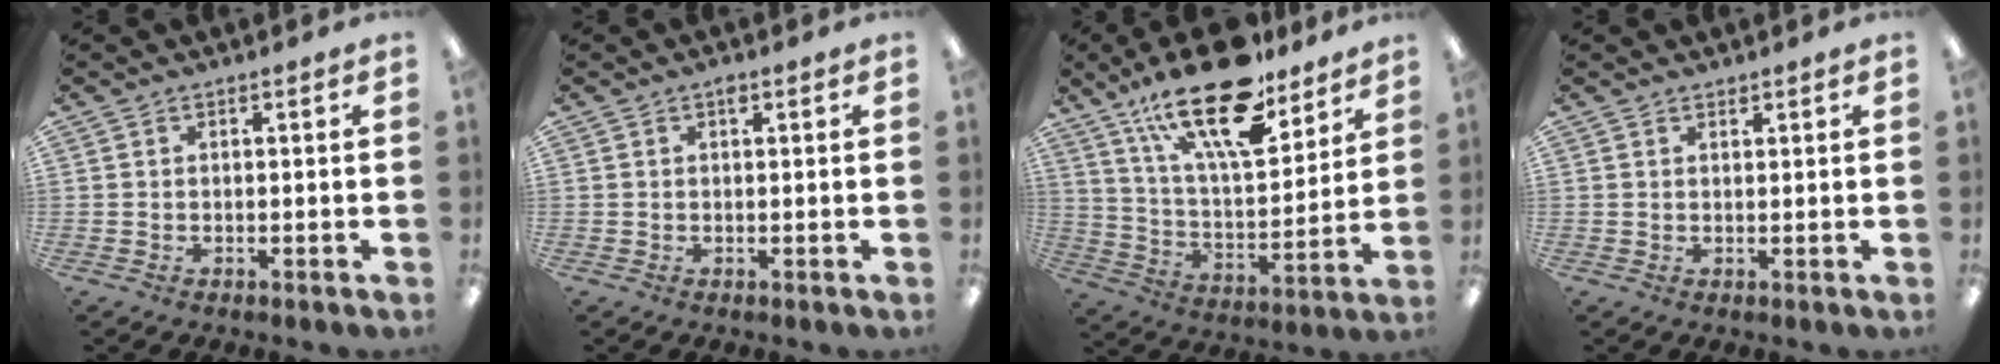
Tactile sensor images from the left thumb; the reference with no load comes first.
{"total": 1.3, "force": [0.7, 0.7, 0.8], "torque": [-0.010, 0.000, 0.011]}
{"total": 23.4, "force": [15.9, 8.6, 14.8], "torque": [-0.249, -0.090, 0.272]}
{"total": 1.1, "force": [1.0, 0.3, 0.1], "torque": [-0.003, 0.000, 0.020]}